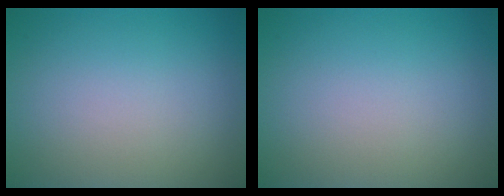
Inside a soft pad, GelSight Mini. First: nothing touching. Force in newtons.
{"total": 0.0}